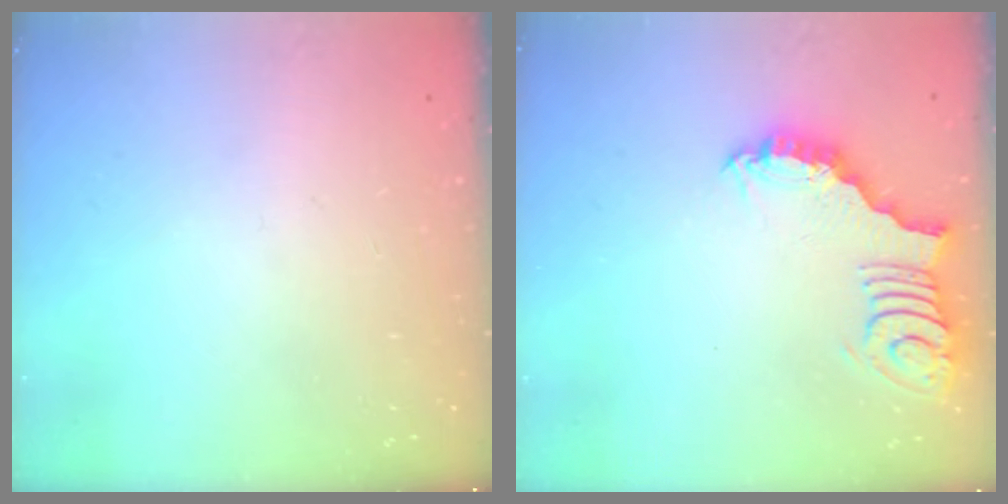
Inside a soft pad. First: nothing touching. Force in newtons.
{"total": 2.9, "press": 2.9, "slide": 0.4}